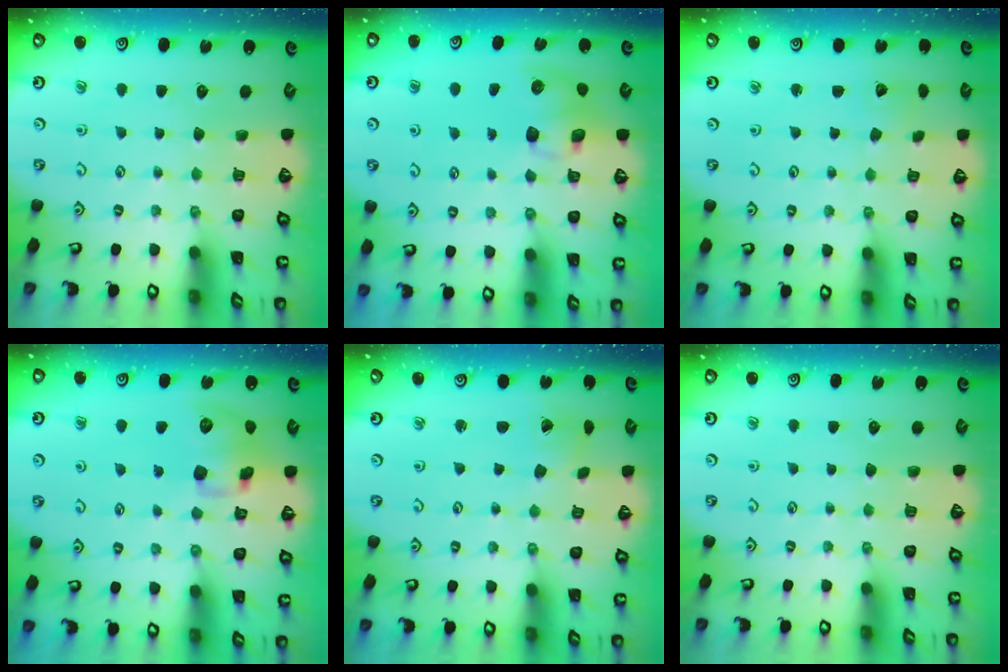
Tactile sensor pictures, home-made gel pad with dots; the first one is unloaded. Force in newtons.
{"total": 8.2, "press": 8.1, "slide": 1.2}
{"total": 2.3, "press": 2.3, "slide": 0.1}
{"total": 11.7, "press": 11.5, "slide": 2.0}
{"total": 1.6, "press": 1.6, "slide": 0.1}
{"total": 0.0}